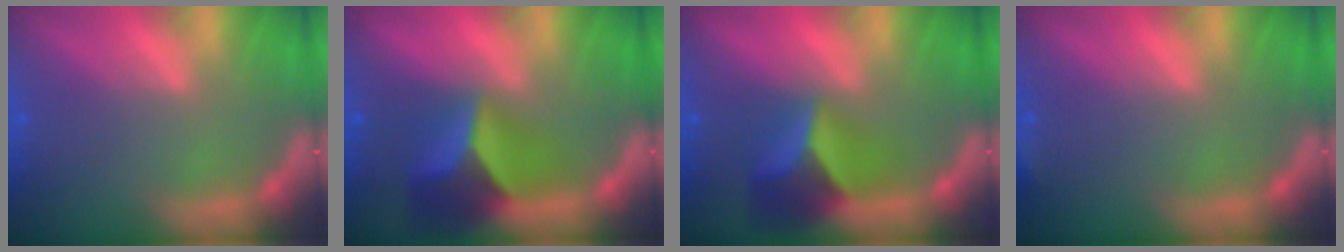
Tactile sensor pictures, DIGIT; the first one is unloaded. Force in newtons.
{"total": 6.9}
{"total": 6.0}
{"total": 0.9}